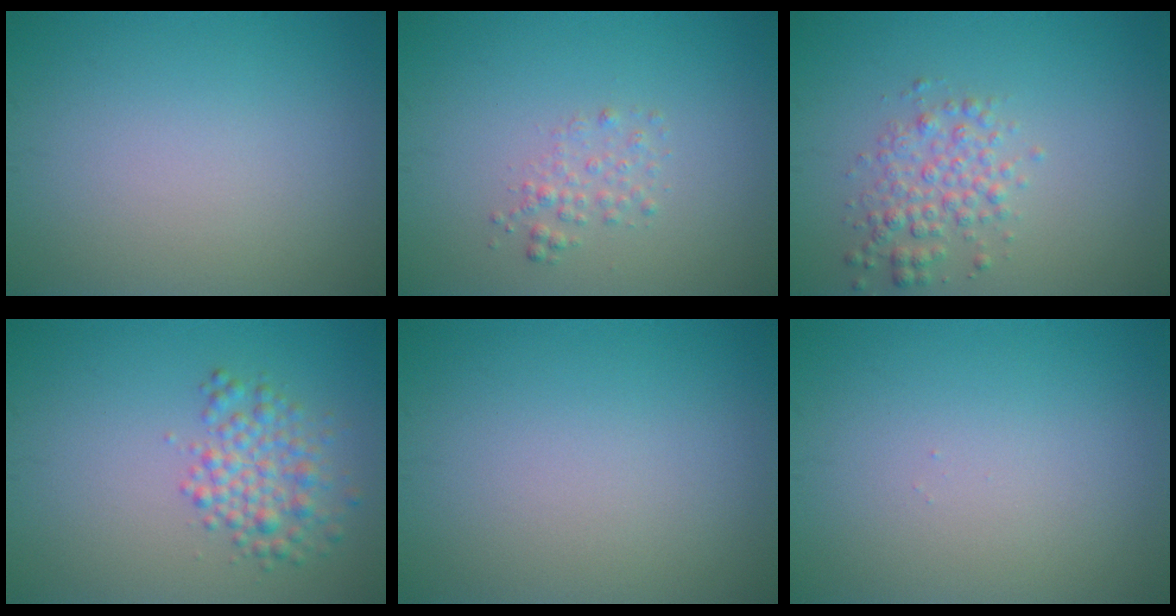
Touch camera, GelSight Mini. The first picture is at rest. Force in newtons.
{"total": 1.4, "press": 1.4, "slide": 0.1}
{"total": 2.8, "press": 2.8, "slide": 0.0}
{"total": 3.5, "press": 3.5, "slide": 0.1}
{"total": 0.0}
{"total": 0.0}